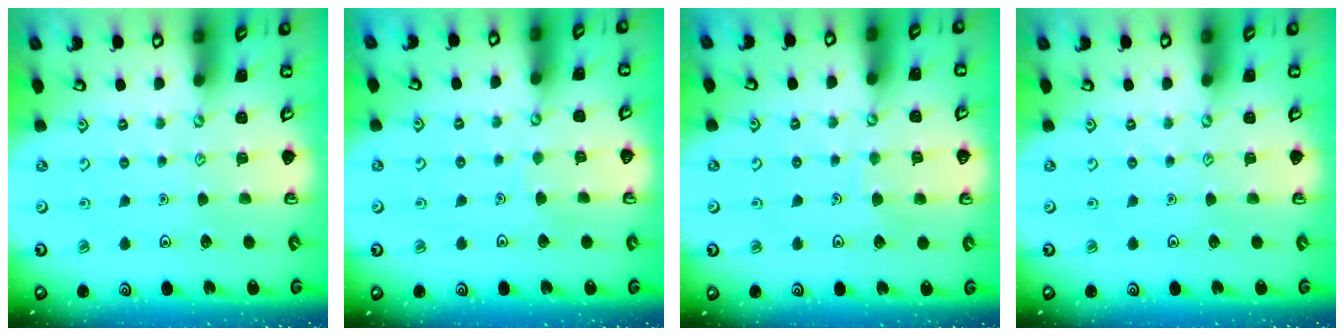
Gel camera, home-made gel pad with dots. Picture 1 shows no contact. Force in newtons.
{"total": 2.7, "press": 2.7, "slide": 0.2}
{"total": 3.7, "press": 3.7, "slide": 0.3}
{"total": 0.0}